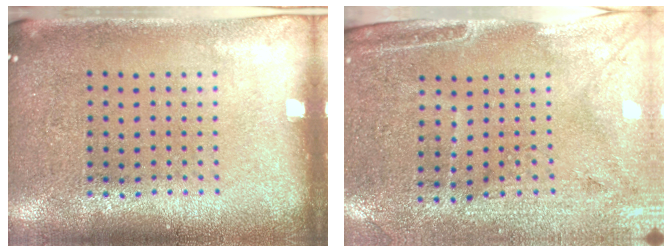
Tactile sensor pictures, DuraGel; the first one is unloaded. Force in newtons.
{"total": 3.1, "press": 2.8, "slide": 1.4}